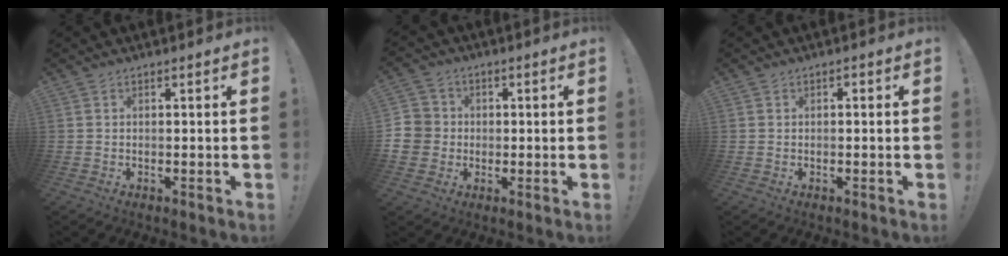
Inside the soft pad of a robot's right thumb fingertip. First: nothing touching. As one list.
[{"total": 7.1, "force": [-0.3, 6.9, 1.6], "torque": [-0.039, 0.012, -0.004]}, {"total": 0.9, "force": [-0.7, 0.5, 0.3], "torque": [-0.003, 0.004, -0.014]}]